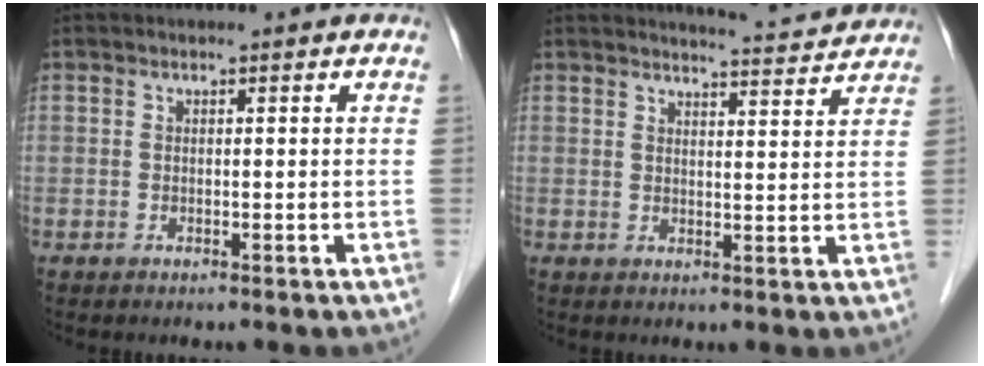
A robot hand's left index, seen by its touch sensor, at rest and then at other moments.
{"total": 6.8, "force": [6.8, 0.2, 0.8], "torque": [-0.015, -0.003, 0.081]}